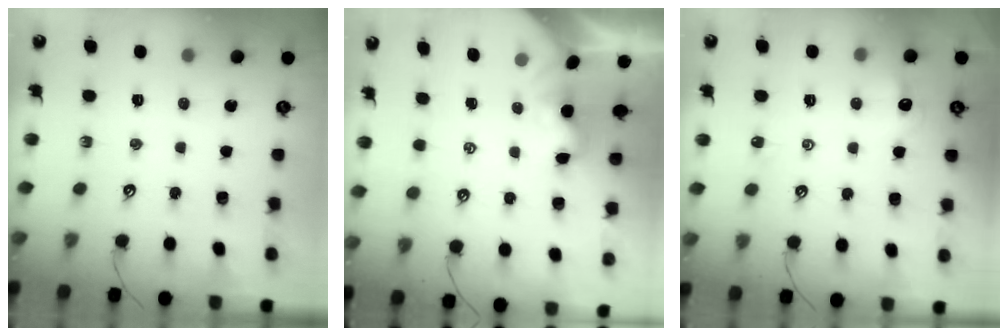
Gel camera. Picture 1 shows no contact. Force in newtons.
{"total": 1.8, "press": 1.7, "slide": 0.5}
{"total": 1.5, "press": 1.4, "slide": 0.5}